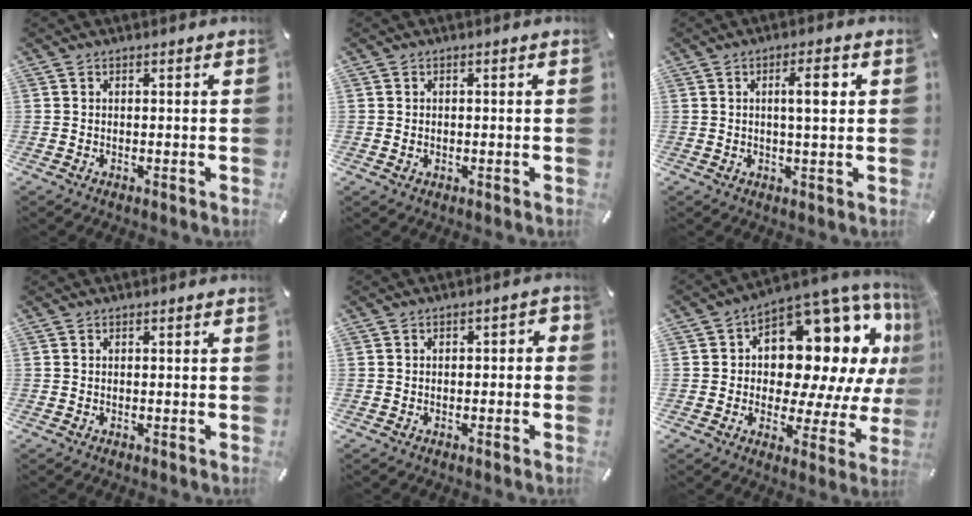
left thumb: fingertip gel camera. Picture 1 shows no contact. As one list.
[{"total": 0.9, "force": [-0.1, 0.8, 0.5], "torque": [-0.010, 0.003, -0.003]}, {"total": 6.6, "force": [1.5, 1.6, 6.3], "torque": [-0.100, -0.002, 0.016]}, {"total": 0.0}, {"total": 2.4, "force": [-1.4, 1.3, 1.5], "torque": [-0.026, 0.011, -0.027]}, {"total": 18.4, "force": [6.8, 11.0, 13.0], "torque": [-0.163, -0.068, 0.114]}]